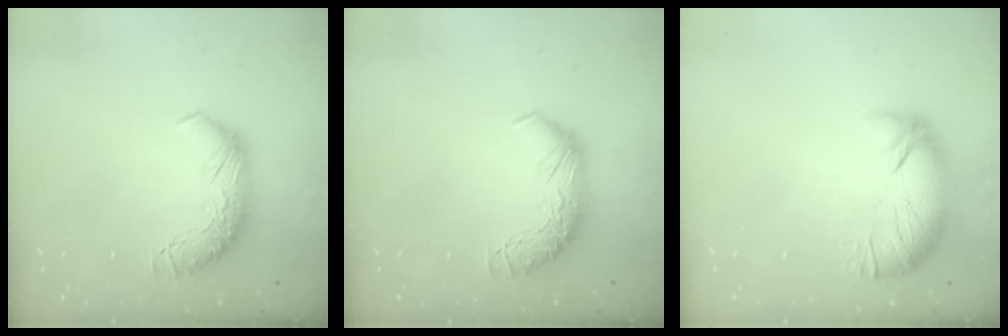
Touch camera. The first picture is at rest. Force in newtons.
{"total": 0.0}
{"total": 4.4, "press": 3.8, "slide": 2.2}